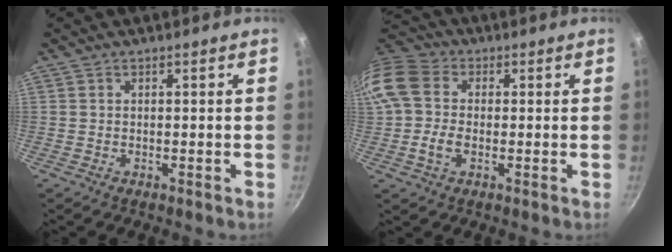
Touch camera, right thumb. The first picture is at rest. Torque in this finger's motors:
{"motor_torque": [-0.28, 0.85, 0.65, -0.63, 0.13]}